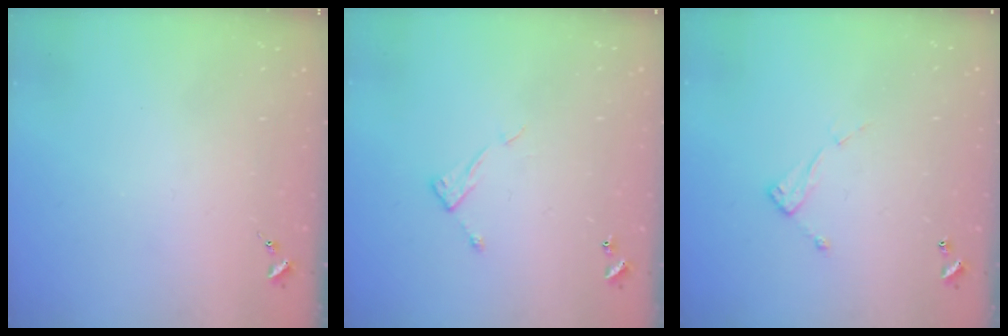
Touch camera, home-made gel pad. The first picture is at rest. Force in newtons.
{"total": 6.2, "press": 6.2, "slide": 0.4}
{"total": 7.1, "press": 7.1, "slide": 0.3}